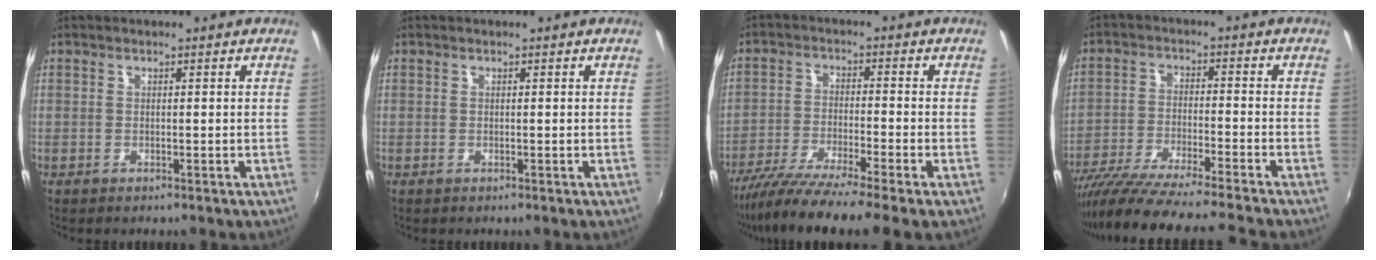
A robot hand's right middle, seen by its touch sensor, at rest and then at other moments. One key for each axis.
{"total": 0.0}
{"total": 11.8, "fx": -9.5, "fy": -0.9, "fz": 6.9, "tx": -0.142, "ty": -0.041, "tz": -0.165}
{"total": 17.4, "fx": -15.3, "fy": -1.2, "fz": 8.1, "tx": -0.157, "ty": -0.043, "tz": -0.260}